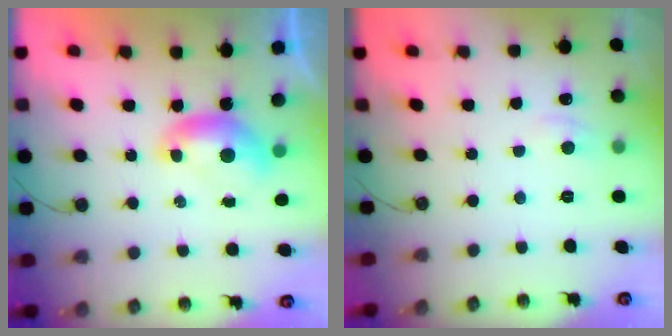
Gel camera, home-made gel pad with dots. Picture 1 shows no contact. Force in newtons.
{"total": 0.8, "press": 0.5, "slide": 0.6}